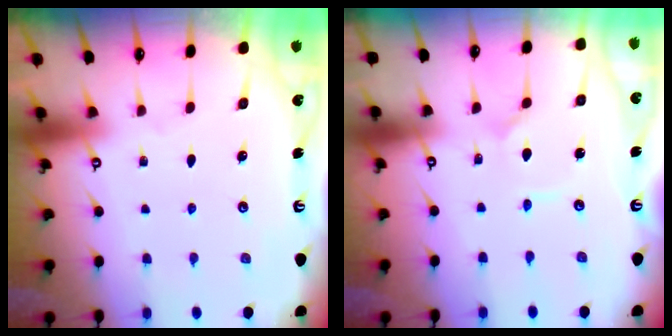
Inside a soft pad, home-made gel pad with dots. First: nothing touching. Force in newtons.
{"total": 2.6, "press": 2.5, "slide": 0.3}